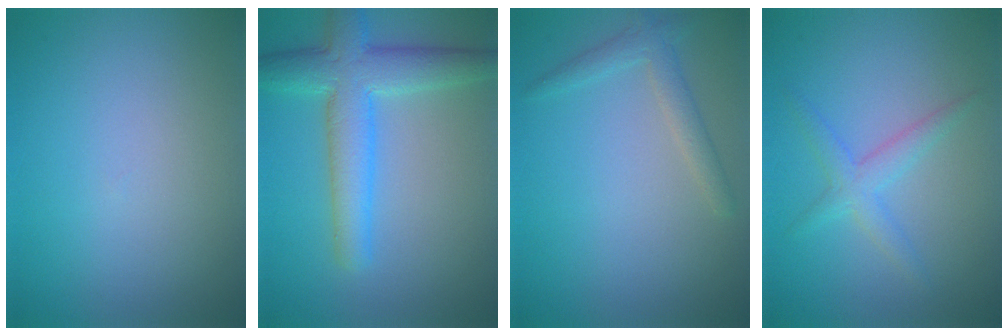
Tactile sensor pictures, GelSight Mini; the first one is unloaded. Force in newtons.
{"total": 6.1, "press": 6.1, "slide": 0.1}
{"total": 1.9, "press": 1.9, "slide": 0.1}
{"total": 2.2, "press": 2.2, "slide": 0.1}